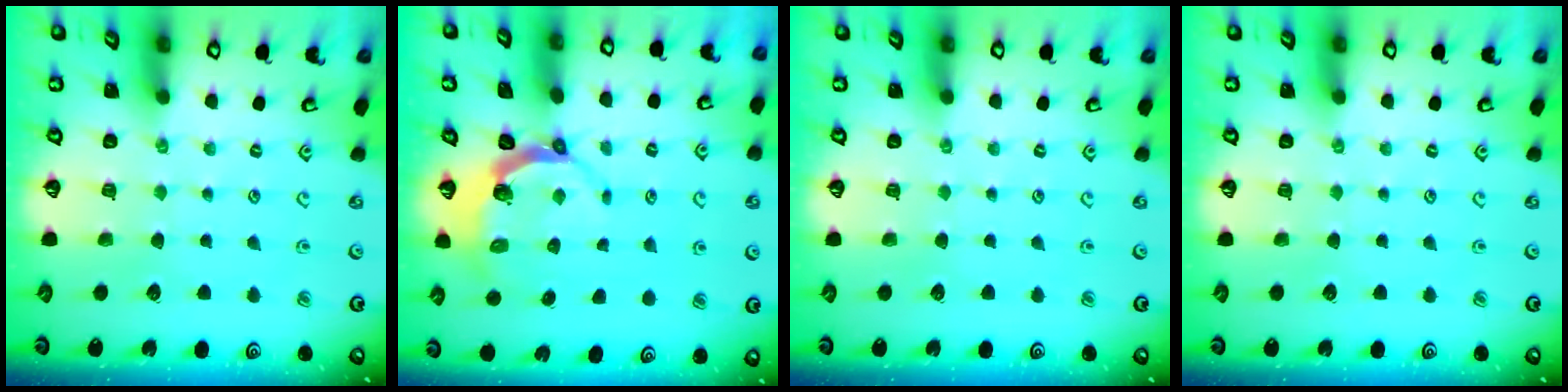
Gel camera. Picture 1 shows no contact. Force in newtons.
{"total": 5.2, "press": 3.8, "slide": 3.5}
{"total": 0.0}
{"total": 0.0}